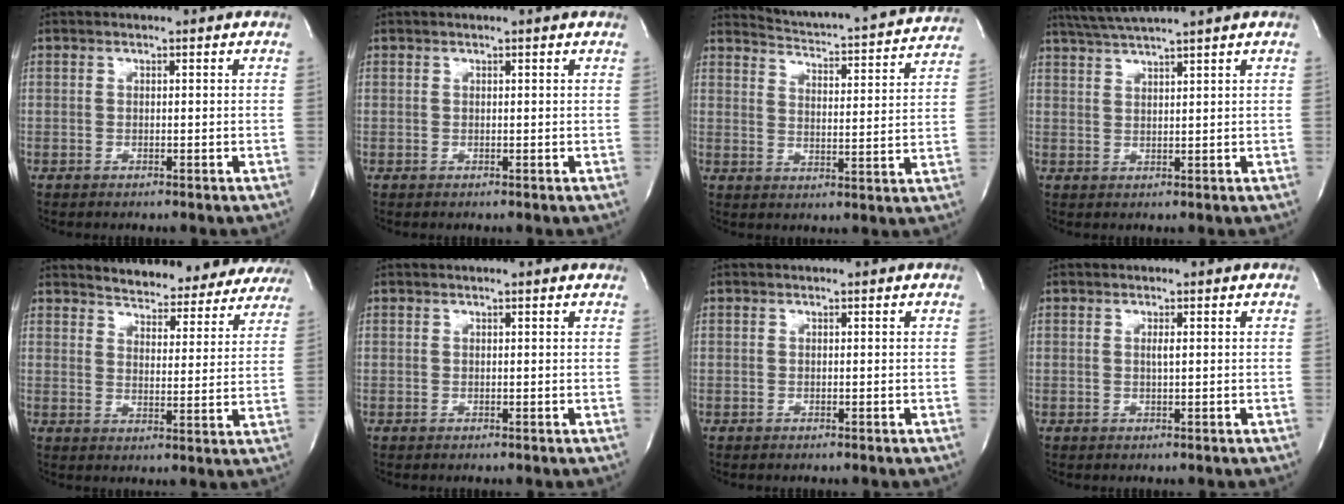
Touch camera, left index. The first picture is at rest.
{"total": 0.7, "force": [0.6, -0.1, 0.3], "torque": [-0.010, 0.005, 0.014]}
{"total": 18.9, "force": [18.2, 1.4, 4.6], "torque": [-0.074, -0.046, 0.225]}
{"total": 6.6, "force": [5.7, -1.5, 3.0], "torque": [-0.054, 0.016, 0.100]}
{"total": 18.0, "force": [16.8, 5.3, 3.6], "torque": [-0.028, -0.027, 0.194]}
{"total": 1.0, "force": [0.9, -0.2, 0.4], "torque": [-0.016, 0.006, 0.015]}
{"total": 0.0}
{"total": 0.9, "force": [0.2, 0.0, 0.9], "torque": [-0.020, 0.000, 0.003]}